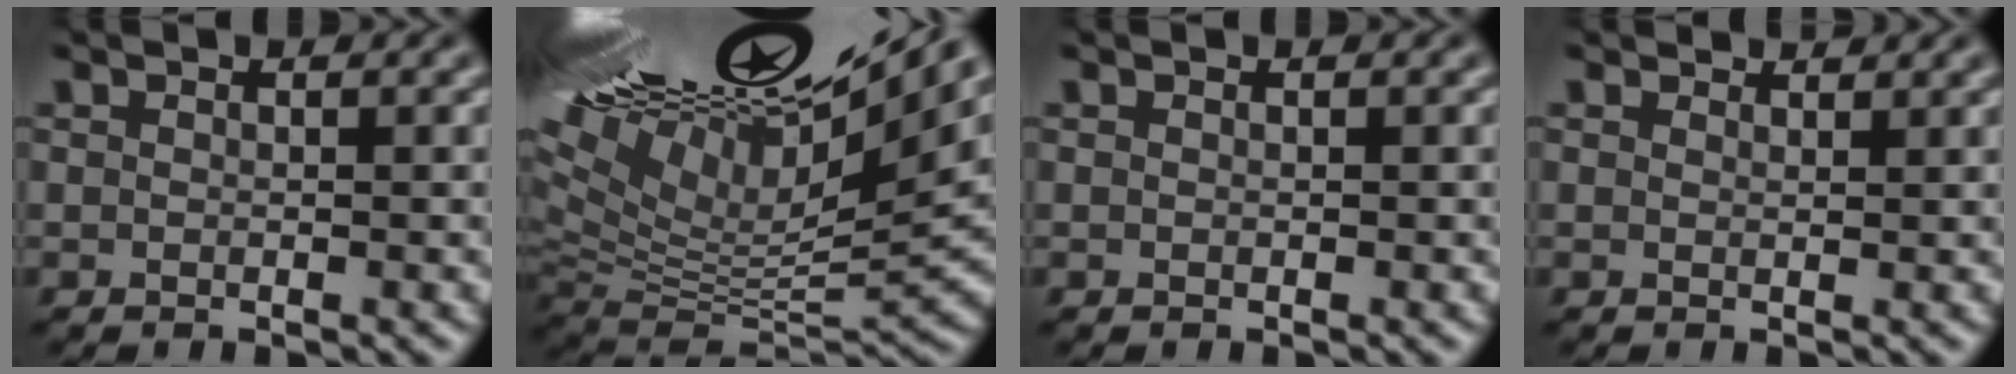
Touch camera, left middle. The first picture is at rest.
{"total": 18.7, "force": [10.8, 5.7, 14.1], "torque": [-0.275, 0.040, 0.183]}
{"total": 0.0}
{"total": 1.8, "force": [1.7, 0.3, 0.3], "torque": [-0.013, -0.001, 0.020]}